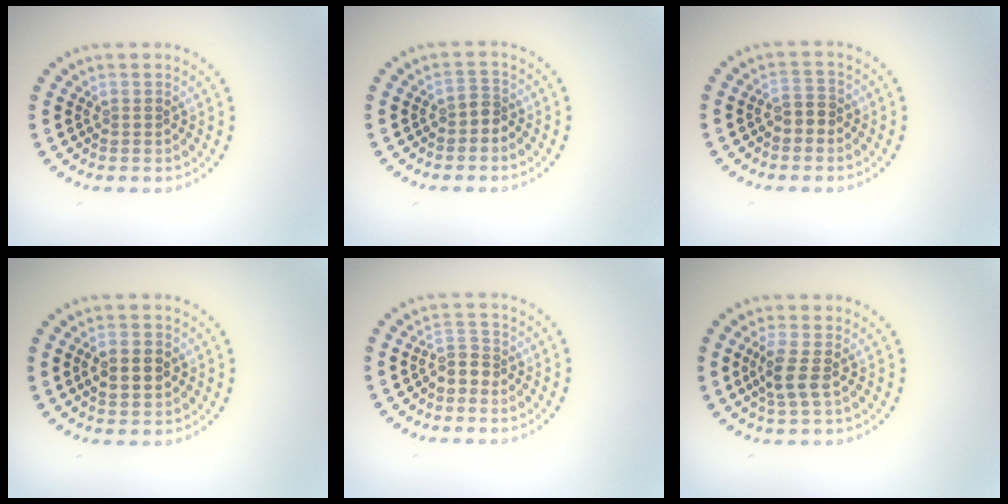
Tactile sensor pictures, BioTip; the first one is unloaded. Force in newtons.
{"total": 1.4, "press": 1.1, "slide": 0.8}
{"total": 1.6, "press": 1.5, "slide": 0.6}
{"total": 2.8, "press": 2.8, "slide": 0.1}
{"total": 1.9, "press": 1.6, "slide": 1.1}
{"total": 2.4, "press": 2.1, "slide": 1.1}